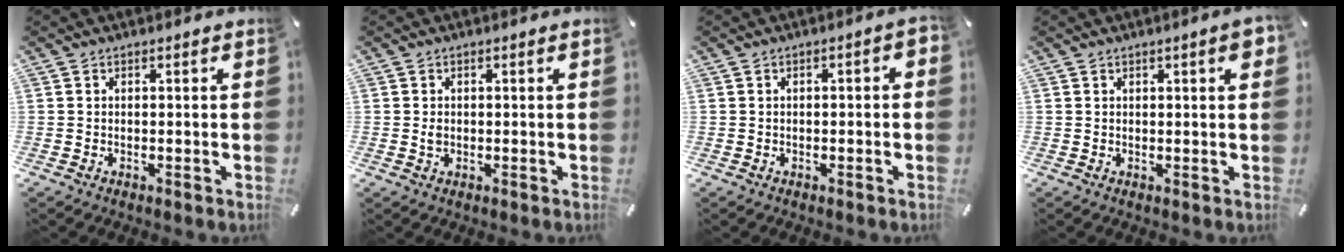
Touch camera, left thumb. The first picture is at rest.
{"total": 1.2, "force": [0.1, 1.0, 0.8], "torque": [-0.009, -0.001, -0.001]}
{"total": 2.1, "force": [-0.7, 0.9, 1.8], "torque": [-0.029, 0.005, -0.013]}
{"total": 3.0, "force": [1.1, 0.7, 2.7], "torque": [-0.044, 0.001, 0.016]}